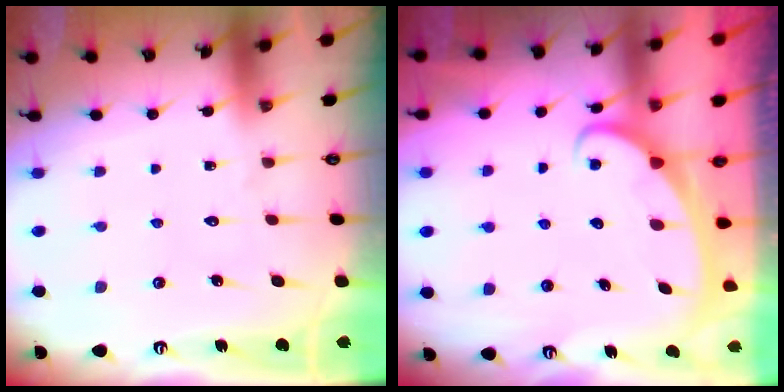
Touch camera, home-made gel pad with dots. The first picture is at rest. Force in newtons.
{"total": 2.6, "press": 2.6, "slide": 0.3}